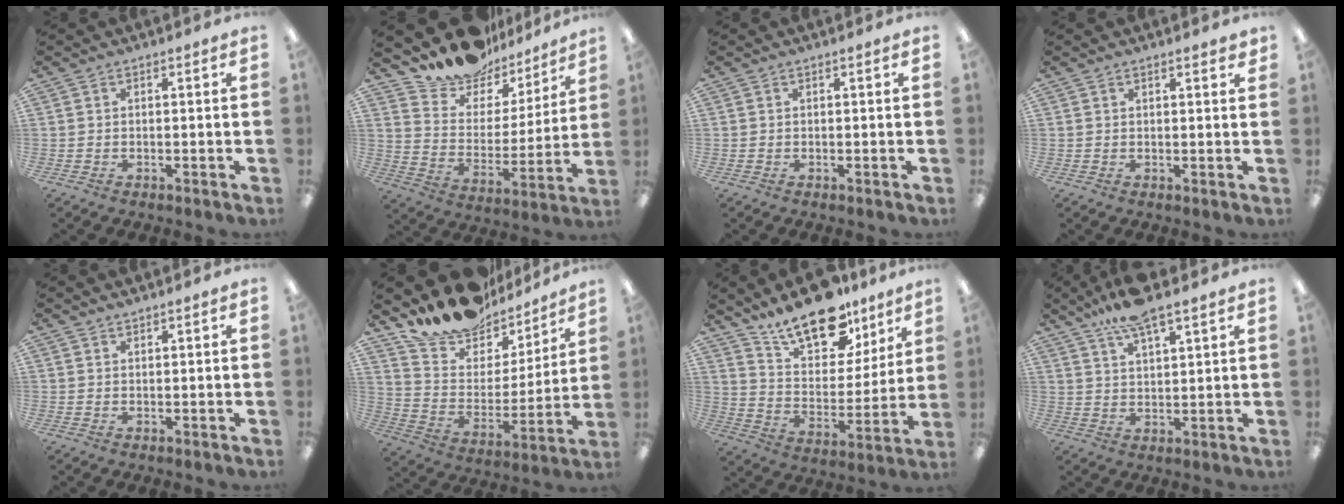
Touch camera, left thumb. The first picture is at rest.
{"total": 14.4, "force": [13.2, 5.8, 0.8], "torque": [-0.041, -0.124, 0.237]}
{"total": 0.0}
{"total": 1.5, "force": [1.2, 0.3, 0.8], "torque": [-0.009, -0.003, 0.020]}
{"total": 1.0, "force": [1.0, 0.0, 0.0], "torque": [-0.001, -0.002, 0.019]}
{"total": 16.7, "force": [15.1, 6.6, 3.1], "torque": [-0.068, -0.125, 0.265]}
{"total": 20.0, "force": [14.8, 9.5, 9.5], "torque": [-0.153, -0.096, 0.260]}
{"total": 8.9, "force": [7.0, 2.0, 5.1], "torque": [-0.108, -0.025, 0.127]}